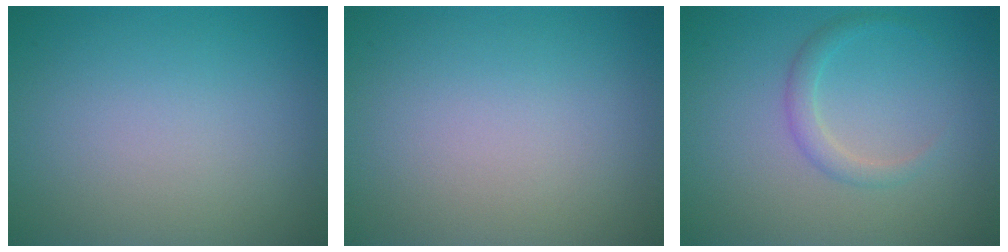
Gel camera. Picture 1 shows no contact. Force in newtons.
{"total": 0.0}
{"total": 1.6, "press": 1.5, "slide": 0.2}